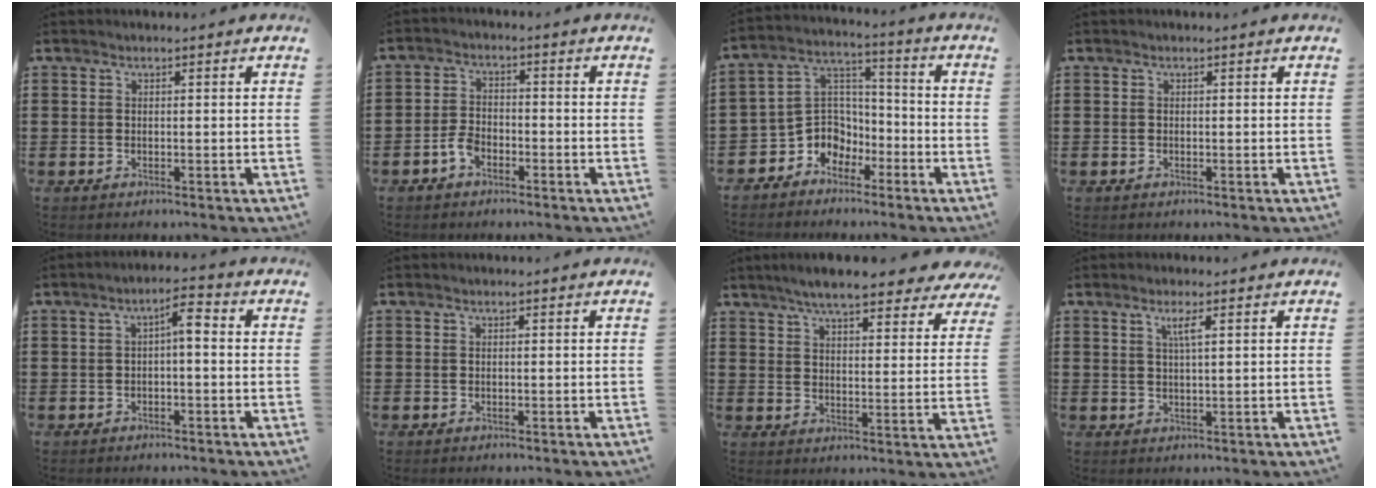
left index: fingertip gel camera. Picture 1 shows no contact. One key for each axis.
{"total": 3.4, "fx": -2.0, "fy": 1.8, "fz": 2.0, "tx": -0.060, "ty": -0.003, "tz": -0.044}
{"total": 6.5, "fx": -4.0, "fy": 5.1, "fz": 0.6, "tx": -0.043, "ty": 0.002, "tz": -0.085}
{"total": 0.0}
{"total": 3.5, "fx": -0.1, "fy": 1.0, "fz": 3.3, "tx": -0.059, "ty": 0.011, "tz": -0.008}
{"total": 0.0}
{"total": 7.1, "fx": 6.3, "fy": 0.4, "fz": 3.2, "tx": -0.076, "ty": -0.022, "tz": 0.109}
{"total": 2.7, "fx": 1.3, "fy": 0.4, "fz": 2.4, "tx": -0.050, "ty": 0.001, "tz": 0.020}